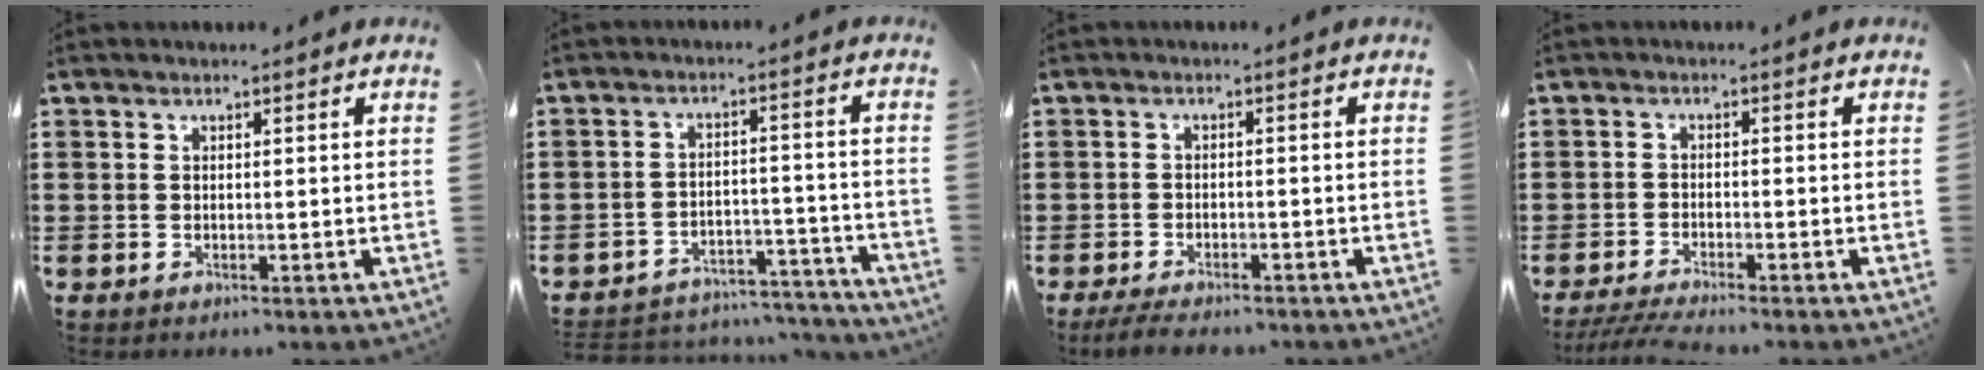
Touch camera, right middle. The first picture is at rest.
{"total": 4.6, "force": [-4.5, 0.9, 0.6], "torque": [-0.022, 0.003, -0.095]}
{"total": 2.7, "force": [-2.5, 0.3, 0.9], "torque": [-0.032, -0.006, -0.054]}
{"total": 3.0, "force": [-2.7, -0.2, 1.4], "torque": [-0.030, -0.009, -0.053]}